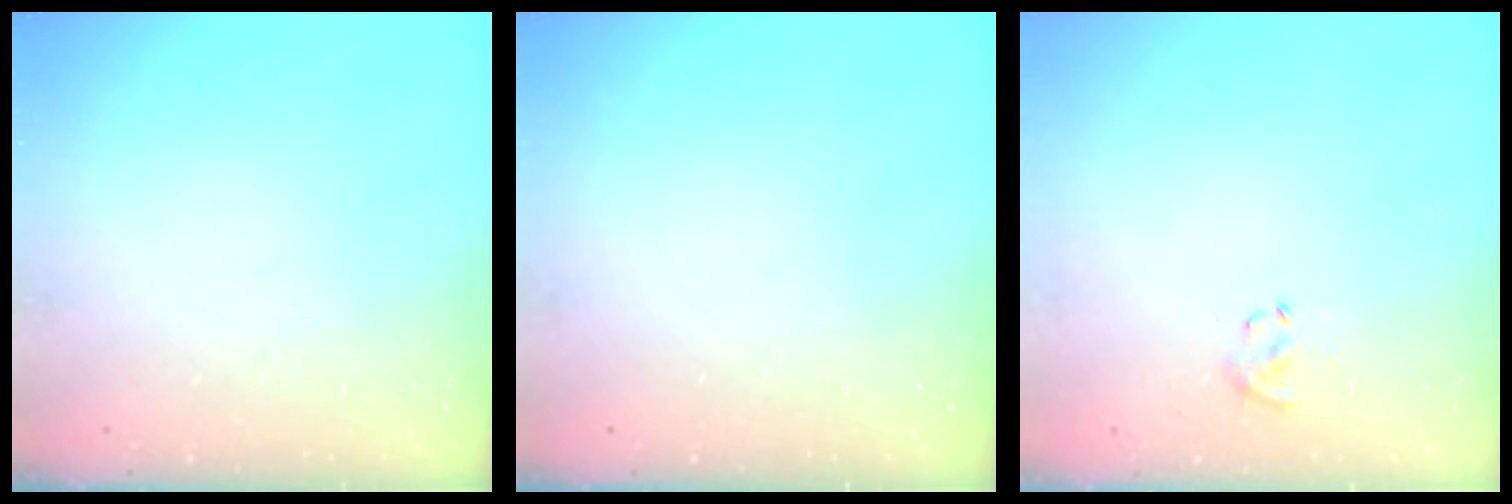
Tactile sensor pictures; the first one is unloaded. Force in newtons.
{"total": 0.0}
{"total": 2.3, "press": 2.1, "slide": 1.0}